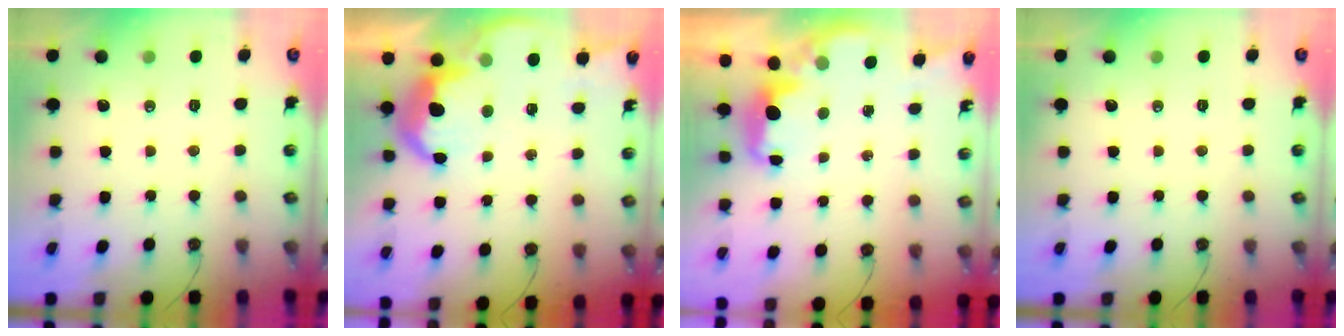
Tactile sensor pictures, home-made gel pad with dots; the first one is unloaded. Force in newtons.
{"total": 10.2, "press": 10.2, "slide": 0.8}
{"total": 2.7, "press": 2.6, "slide": 0.5}
{"total": 0.0}